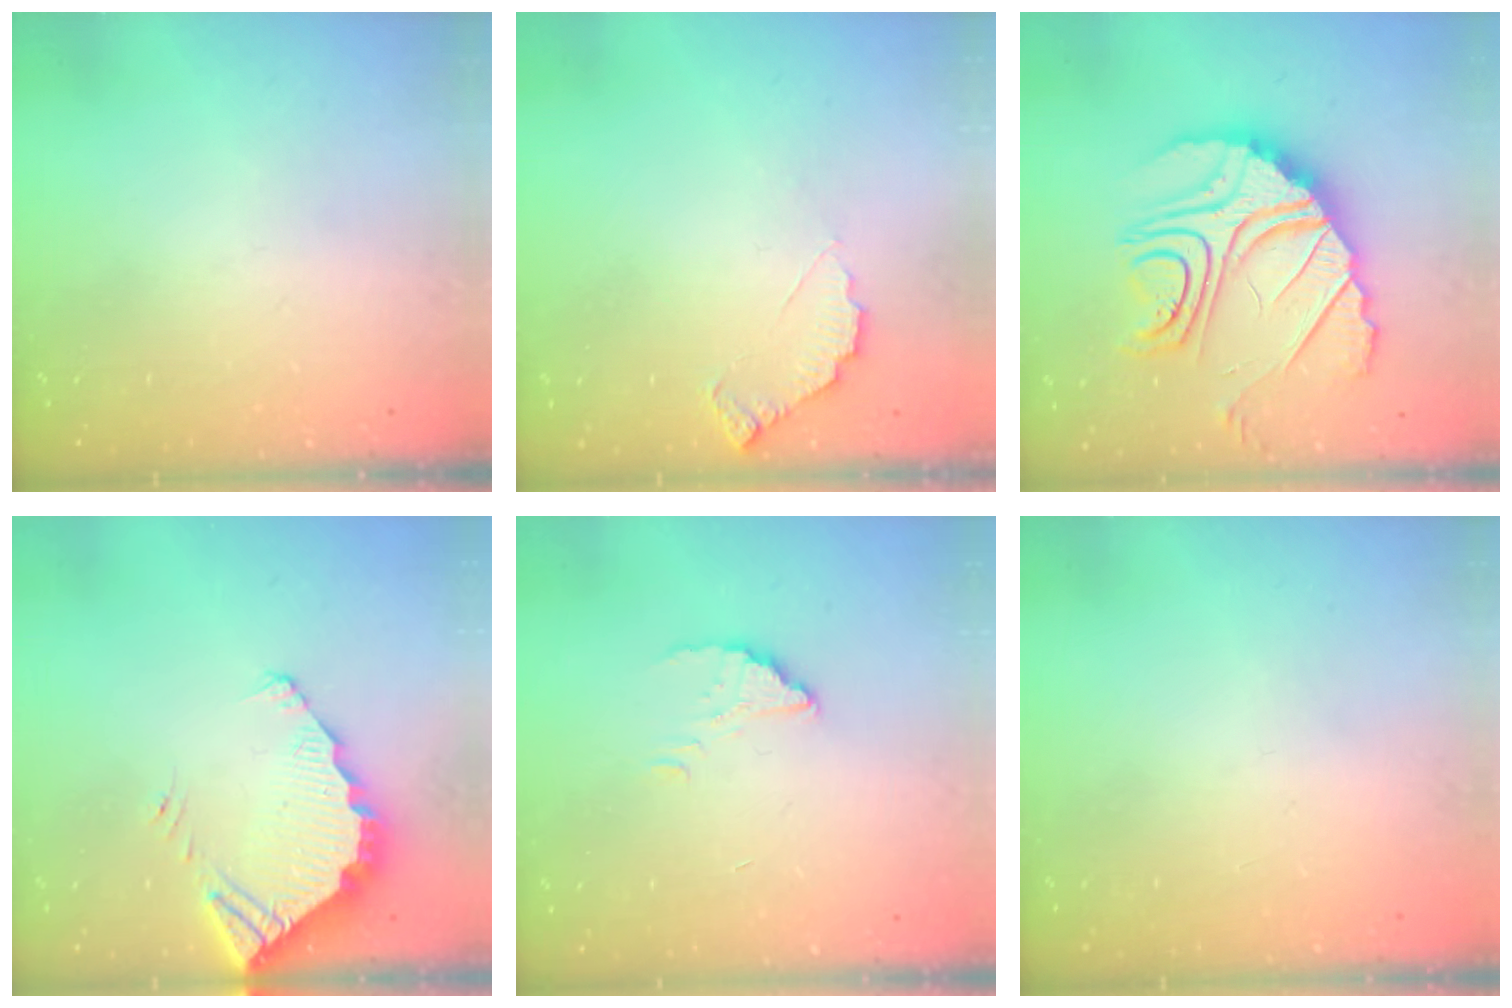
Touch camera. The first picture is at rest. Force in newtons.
{"total": 3.7, "press": 3.7, "slide": 0.3}
{"total": 21.8, "press": 21.7, "slide": 2.1}
{"total": 4.0, "press": 3.9, "slide": 0.3}
{"total": 2.5, "press": 2.5, "slide": 0.1}
{"total": 2.2, "press": 2.2, "slide": 0.1}